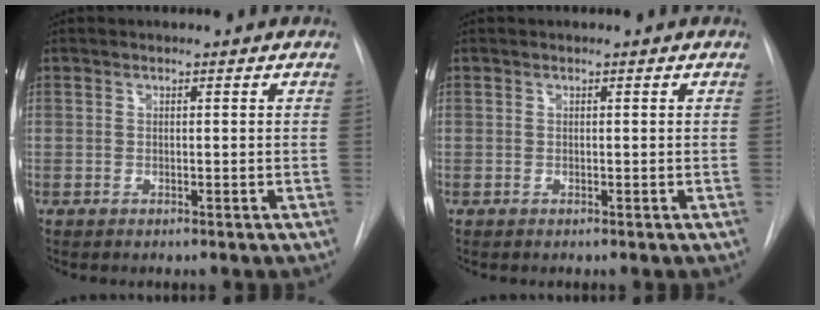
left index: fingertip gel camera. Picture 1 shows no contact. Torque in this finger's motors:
{"motor_torque": [-0.05, 0.05, 0.00, 0.00]}